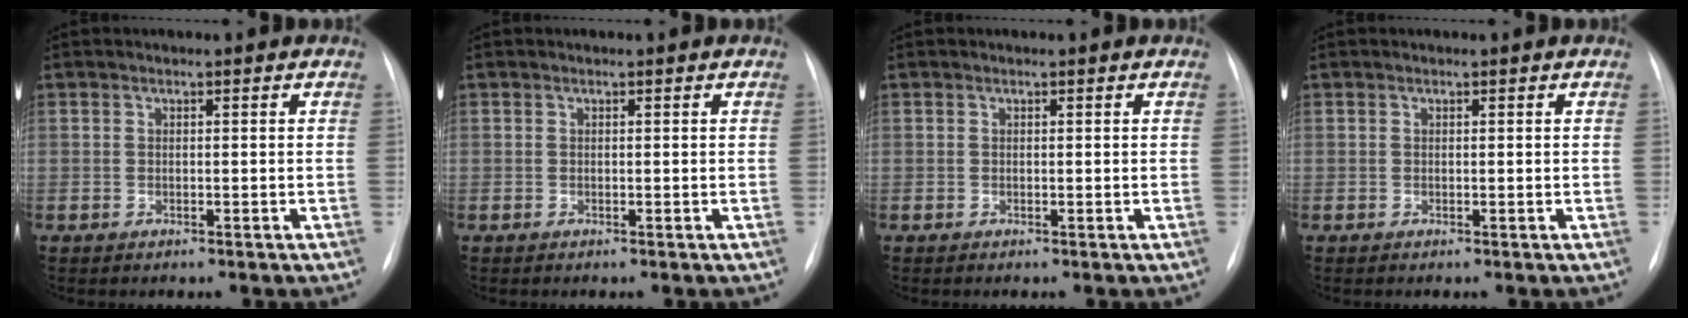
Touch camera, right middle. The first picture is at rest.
{"total": 0.0}
{"total": 0.0}
{"total": 0.0}